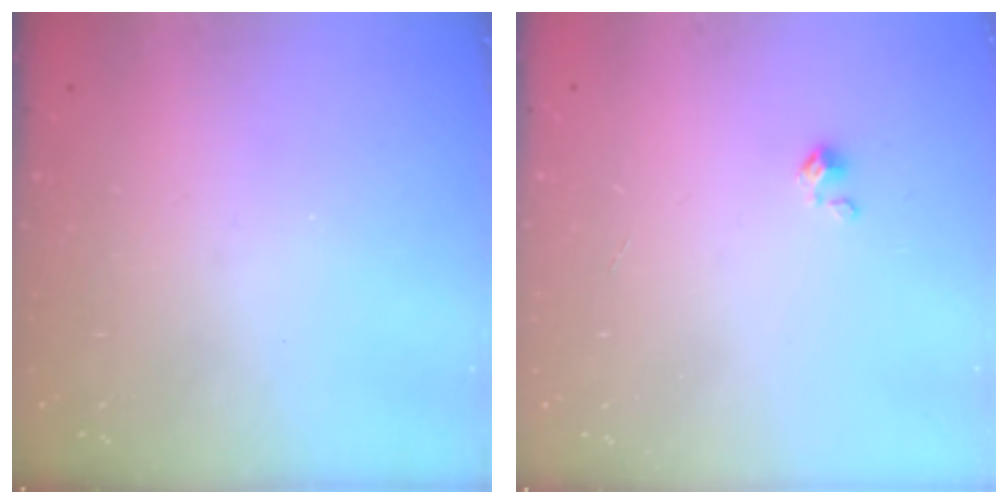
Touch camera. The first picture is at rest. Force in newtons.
{"total": 1.1, "press": 1.1, "slide": 0.2}